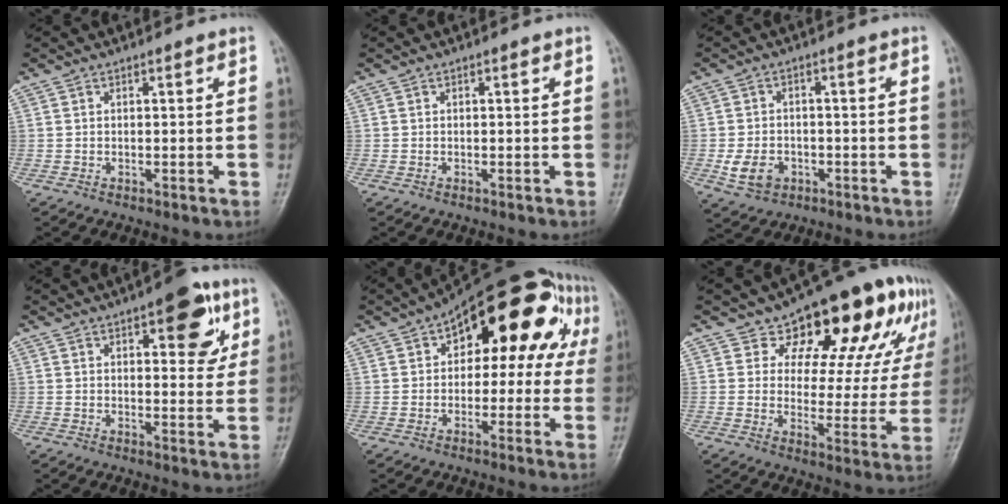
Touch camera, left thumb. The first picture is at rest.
{"total": 0.0}
{"total": 6.0, "force": [-2.2, 4.6, 3.2], "torque": [-0.053, 0.009, -0.033]}
{"total": 10.5, "force": [4.7, 4.5, 8.3], "torque": [-0.073, -0.014, 0.056]}
{"total": 19.8, "force": [5.3, 10.8, 15.7], "torque": [-0.160, 0.041, 0.059]}
{"total": 18.9, "force": [11.0, 9.8, 11.8], "torque": [-0.094, -0.040, 0.141]}